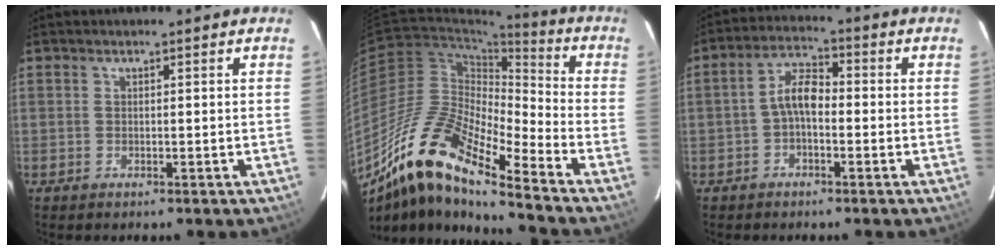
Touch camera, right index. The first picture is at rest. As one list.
[{"total": 16.7, "force": [-12.3, 2.7, 11.0], "torque": [-0.191, -0.008, -0.251]}, {"total": 4.4, "force": [-1.5, 2.1, 3.5], "torque": [-0.071, 0.019, -0.031]}]